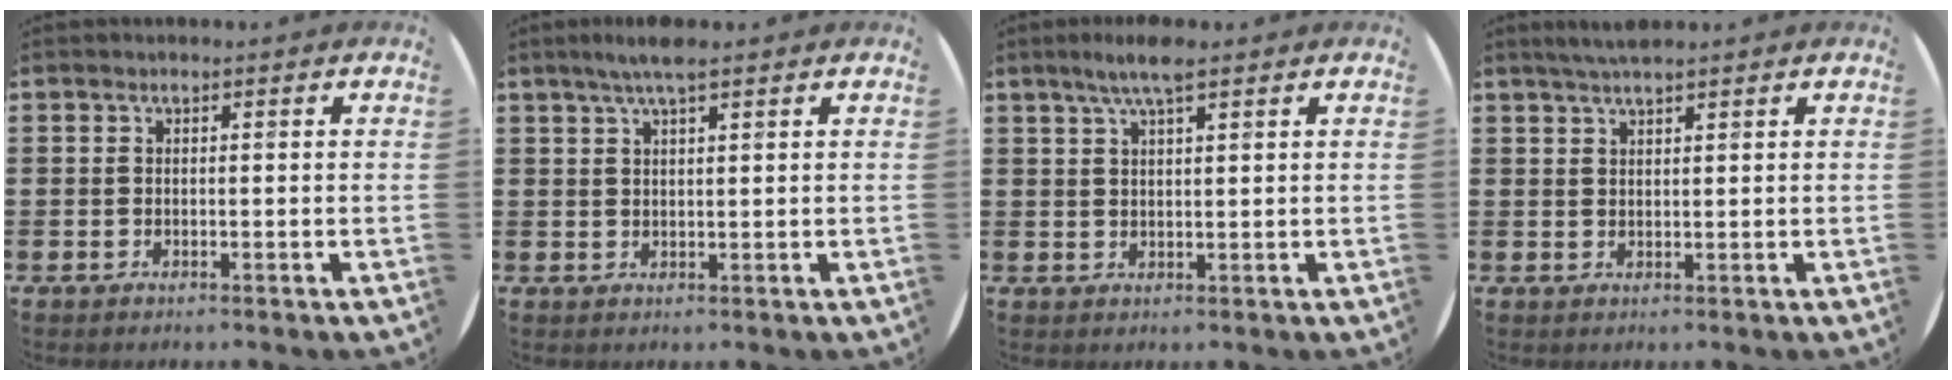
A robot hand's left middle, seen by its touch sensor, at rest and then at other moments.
{"total": 3.1, "force": [2.4, 0.3, 2.0], "torque": [-0.042, 0.005, 0.041]}
{"total": 4.3, "force": [3.1, 0.6, 2.9], "torque": [-0.063, 0.004, 0.054]}
{"total": 2.4, "force": [2.2, 0.1, 1.1], "torque": [-0.024, 0.001, 0.040]}